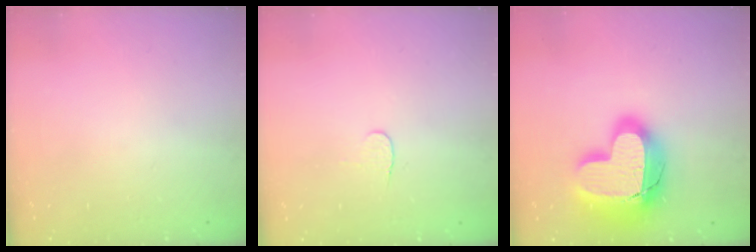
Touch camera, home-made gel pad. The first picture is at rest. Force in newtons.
{"total": 3.9, "press": 3.9, "slide": 0.2}
{"total": 23.0, "press": 22.9, "slide": 1.6}